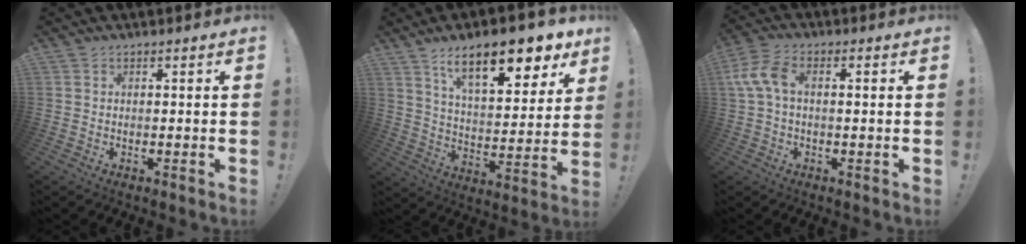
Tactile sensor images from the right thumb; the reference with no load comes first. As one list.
[{"total": 18.1, "force": [11.1, 6.4, 12.8], "torque": [-0.187, -0.070, 0.177]}, {"total": 7.5, "force": [0.4, 3.9, 6.4], "torque": [-0.136, 0.007, 0.009]}]